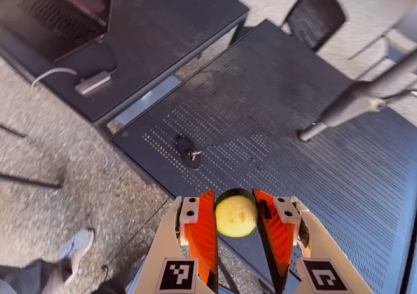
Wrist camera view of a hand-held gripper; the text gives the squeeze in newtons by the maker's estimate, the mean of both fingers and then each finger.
{"total": 10.8, "left": 10.7, "right": 10.9}